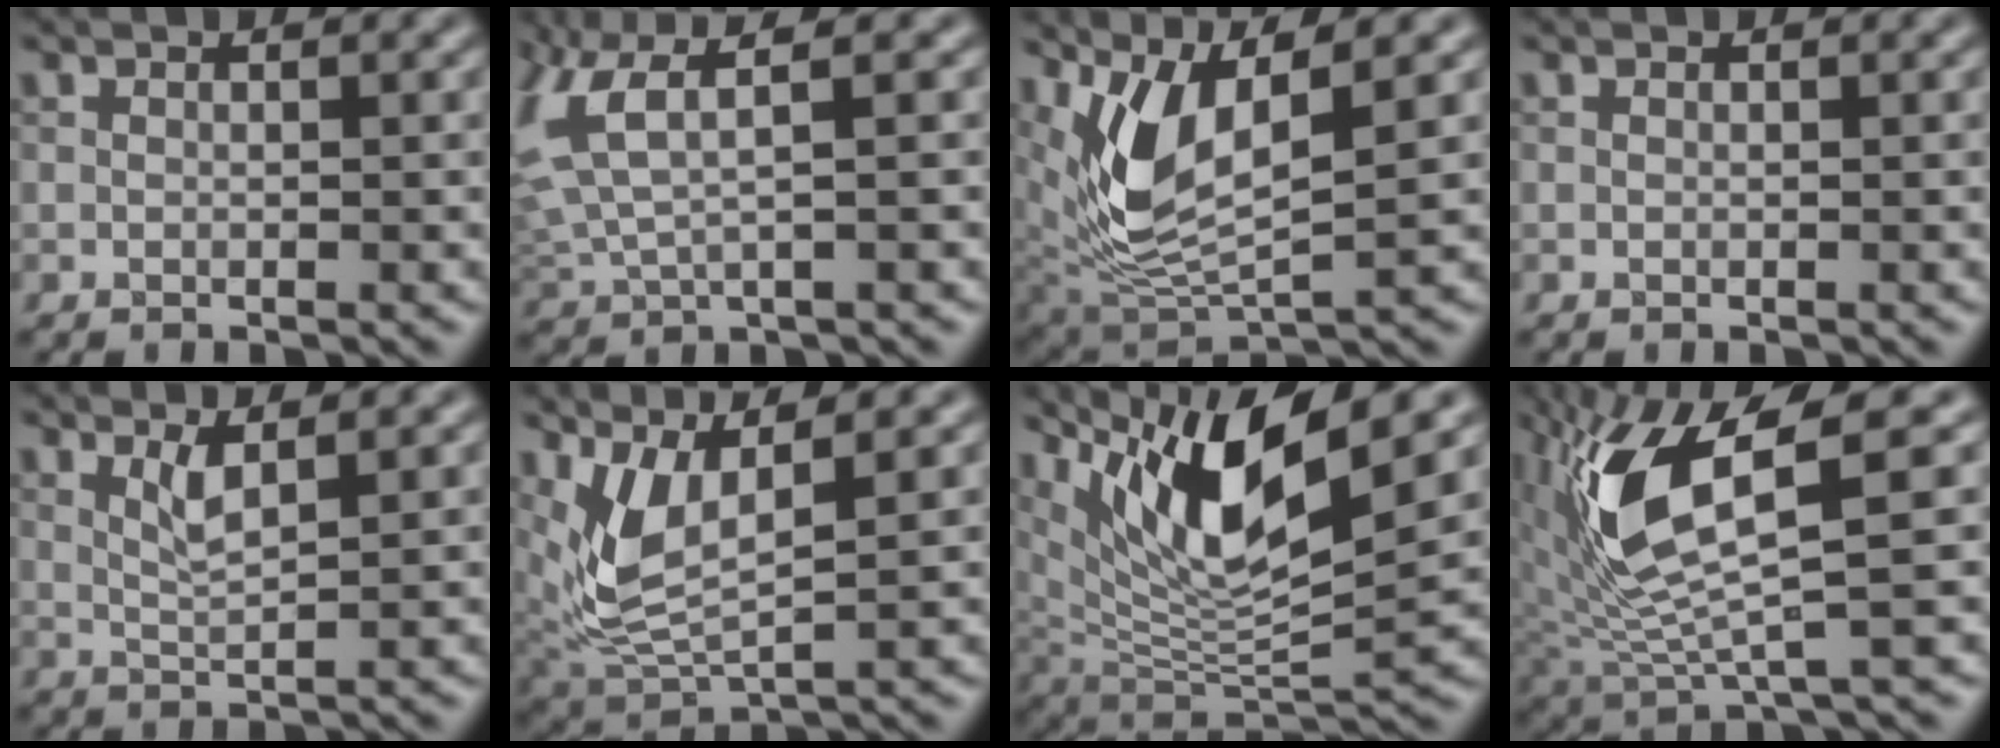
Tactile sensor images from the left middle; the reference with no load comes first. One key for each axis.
{"total": 5.5, "fx": 2.3, "fy": 1.9, "fz": 4.6, "tx": -0.123, "ty": 0.007, "tz": 0.049}
{"total": 6.8, "fx": 2.6, "fy": 2.6, "fz": 5.7, "tx": -0.133, "ty": -0.016, "tz": 0.056}
{"total": 0.0}
{"total": 1.9, "fx": 0.9, "fy": 0.3, "fz": 1.7, "tx": -0.037, "ty": -0.002, "tz": 0.019}
{"total": 4.6, "fx": 1.7, "fy": 1.8, "fz": 3.9, "tx": -0.102, "ty": -0.012, "tz": 0.043}
{"total": 10.9, "fx": 5.5, "fy": 2.8, "fz": 9.0, "tx": -0.165, "ty": -0.005, "tz": 0.107}
{"total": 9.0, "fx": 2.3, "fy": 2.6, "fz": 8.3, "tx": -0.188, "ty": -0.007, "tz": 0.050}